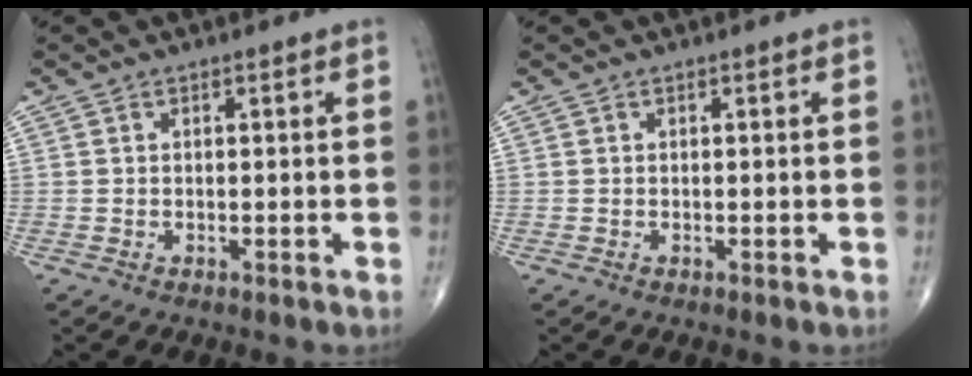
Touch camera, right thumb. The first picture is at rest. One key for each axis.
{"total": 0.0}